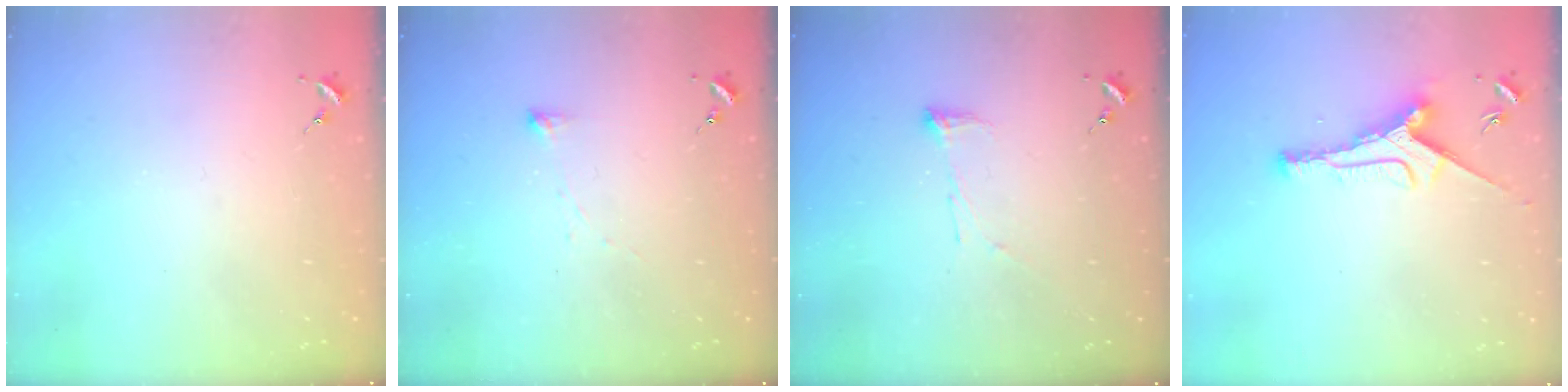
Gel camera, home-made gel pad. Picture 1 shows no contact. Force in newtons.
{"total": 3.2, "press": 3.2, "slide": 0.1}
{"total": 6.3, "press": 6.2, "slide": 0.7}
{"total": 9.1, "press": 9.1, "slide": 0.2}